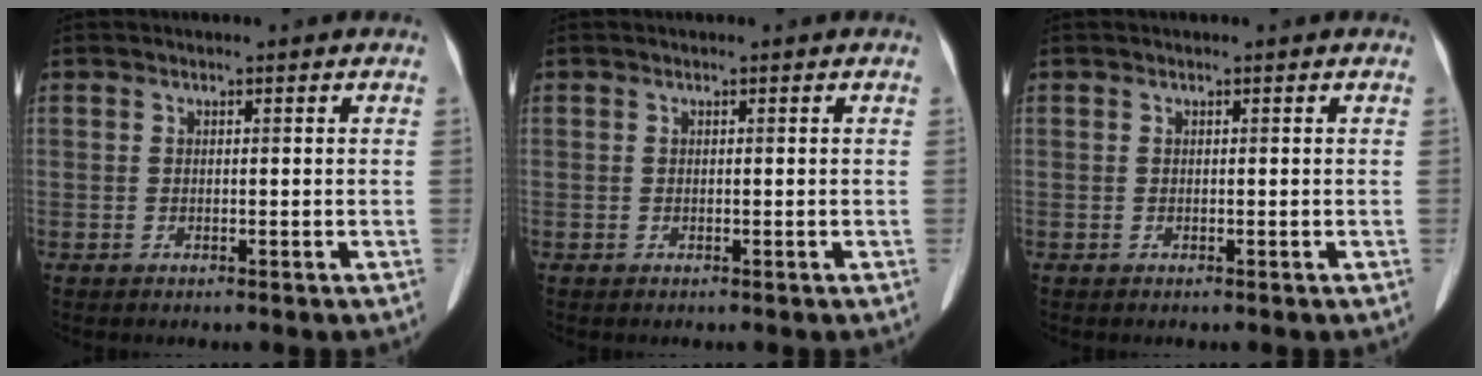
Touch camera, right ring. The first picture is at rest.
{"total": 0.0}
{"total": 0.0}